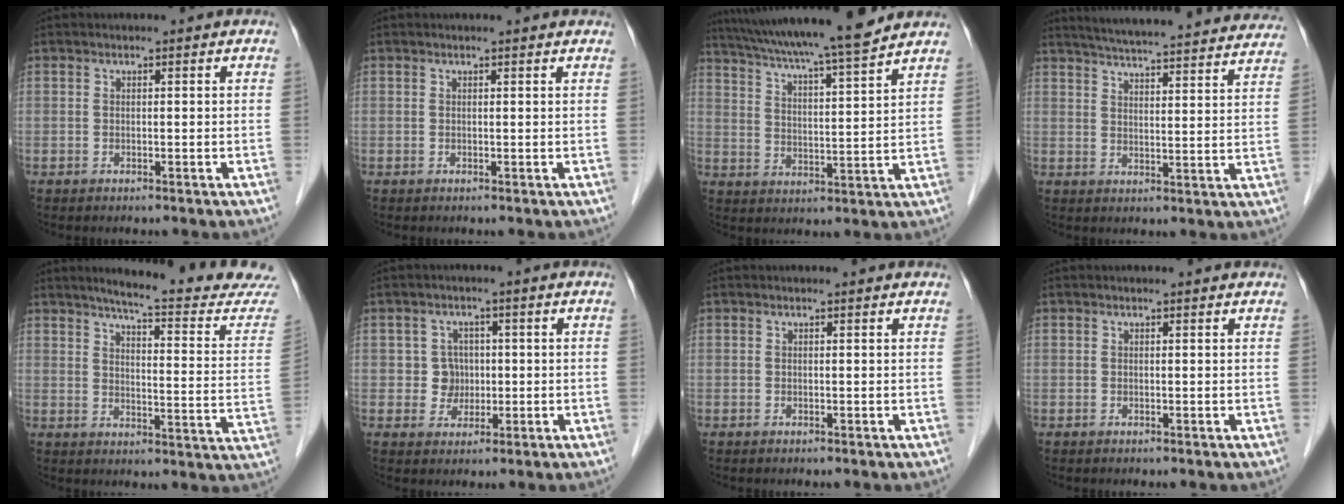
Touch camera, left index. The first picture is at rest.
{"total": 1.8, "force": [1.7, 0.0, 0.5], "torque": [-0.015, 0.006, 0.015]}
{"total": 17.5, "force": [15.3, -0.3, 8.4], "torque": [-0.146, 0.008, 0.233]}
{"total": 28.1, "force": [26.1, 2.5, 9.9], "torque": [-0.157, -0.036, 0.322]}
{"total": 19.0, "force": [17.8, 0.0, 6.8], "torque": [-0.090, -0.088, 0.206]}
{"total": 3.6, "force": [0.1, 3.6, 0.4], "torque": [-0.001, 0.009, 0.005]}
{"total": 0.7, "force": [0.7, 0.0, 0.2], "torque": [-0.009, 0.000, 0.006]}
{"total": 1.0, "force": [1.0, 0.0, 0.3], "torque": [-0.013, 0.003, 0.009]}